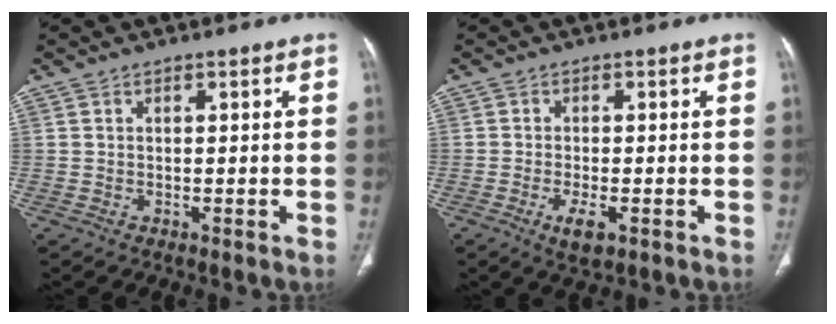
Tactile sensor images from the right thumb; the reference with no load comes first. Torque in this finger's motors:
{"motor_torque": [-0.18, 0.10, 0.17, 0.38, 0.09]}